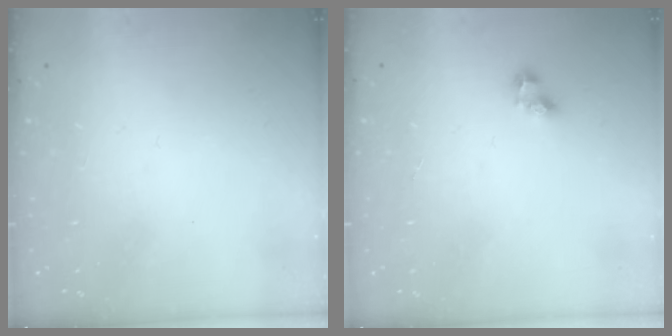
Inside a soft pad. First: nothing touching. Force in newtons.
{"total": 2.6, "press": 2.3, "slide": 1.1}